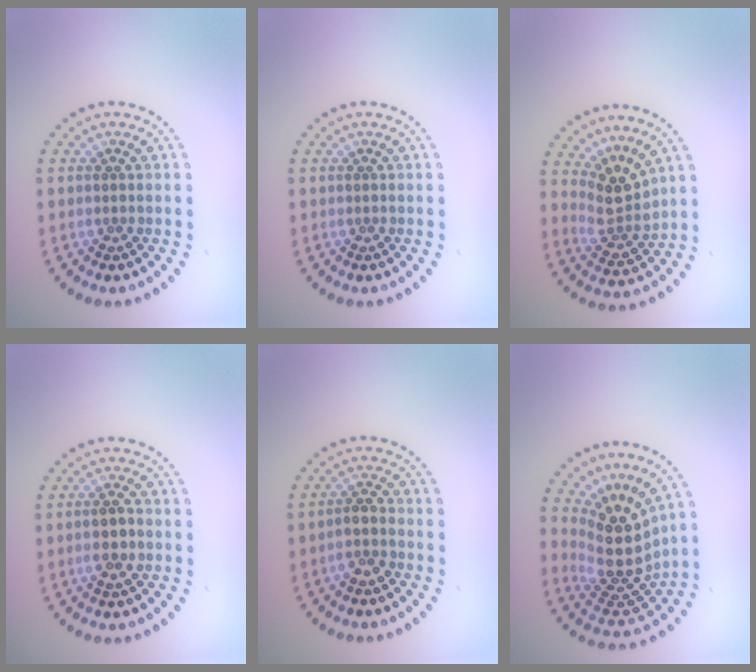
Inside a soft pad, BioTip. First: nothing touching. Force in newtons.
{"total": 0.0}
{"total": 3.1, "press": 2.4, "slide": 2.1}
{"total": 2.3, "press": 2.2, "slide": 0.5}
{"total": 1.9, "press": 1.5, "slide": 1.2}
{"total": 5.1, "press": 3.8, "slide": 3.5}